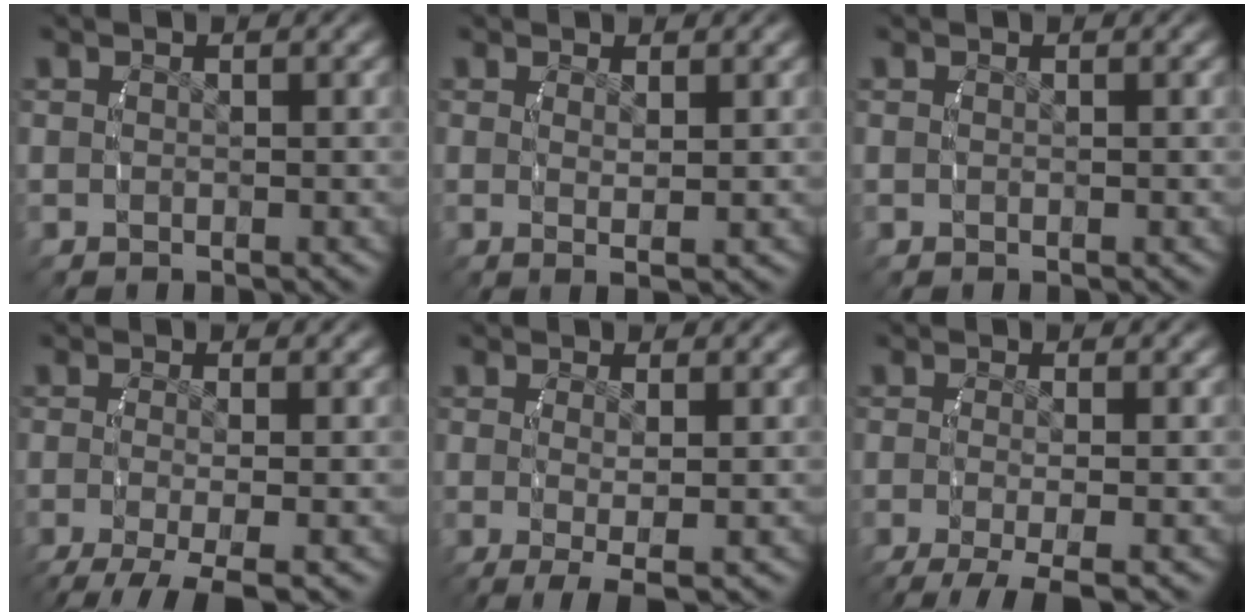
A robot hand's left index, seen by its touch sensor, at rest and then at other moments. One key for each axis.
{"total": 1.4, "fx": 0.2, "fy": -0.1, "fz": 1.4, "tx": -0.039, "ty": -0.012, "tz": 0.011}
{"total": 0.0}
{"total": 6.7, "fx": -4.4, "fy": 2.4, "fz": 4.4, "tx": -0.078, "ty": -0.033, "tz": -0.048}
{"total": 4.6, "fx": -2.4, "fy": 1.4, "fz": 3.7, "tx": -0.075, "ty": -0.027, "tz": -0.020}
{"total": 6.1, "fx": -4.2, "fy": 2.0, "fz": 4.0, "tx": -0.068, "ty": -0.027, "tz": -0.047}